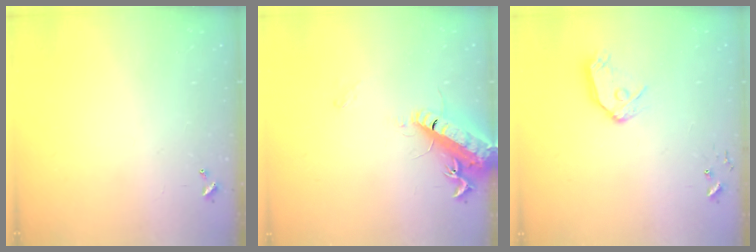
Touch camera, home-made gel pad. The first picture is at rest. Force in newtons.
{"total": 17.2, "press": 16.5, "slide": 4.6}
{"total": 11.3, "press": 11.2, "slide": 1.4}